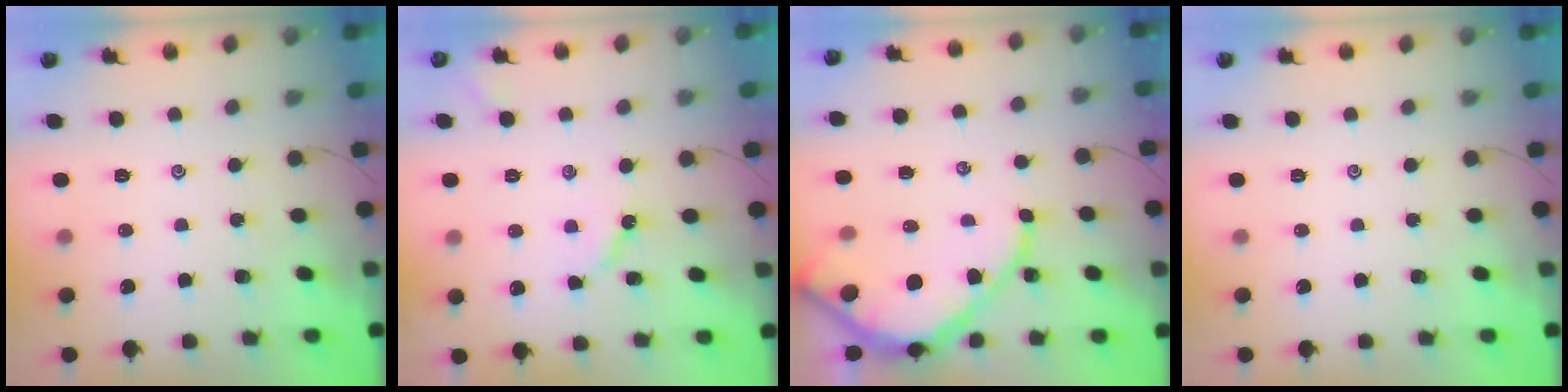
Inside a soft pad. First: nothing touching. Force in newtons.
{"total": 5.0, "press": 5.0, "slide": 0.5}
{"total": 11.3, "press": 11.2, "slide": 1.1}
{"total": 0.0}